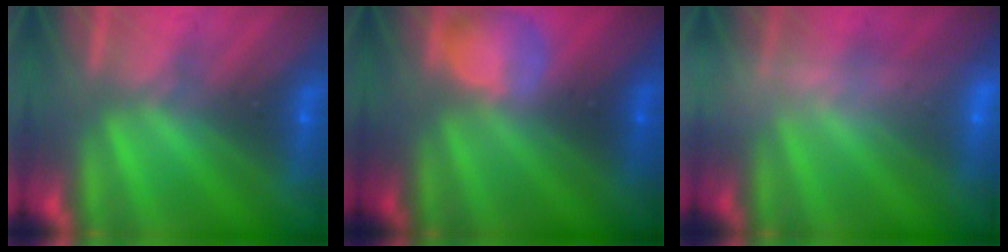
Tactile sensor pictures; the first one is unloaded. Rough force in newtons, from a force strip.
{"total": 2.4}
{"total": 2.5}